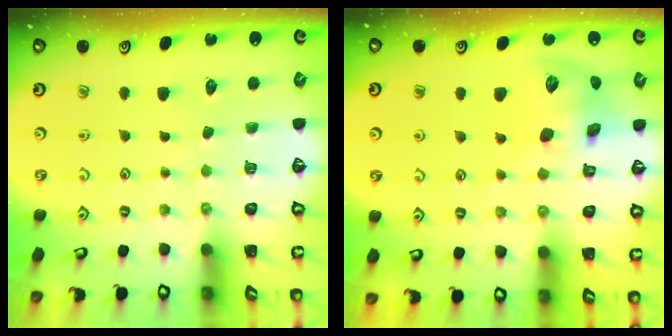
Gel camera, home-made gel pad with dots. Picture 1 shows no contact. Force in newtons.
{"total": 12.1, "press": 12.0, "slide": 1.9}